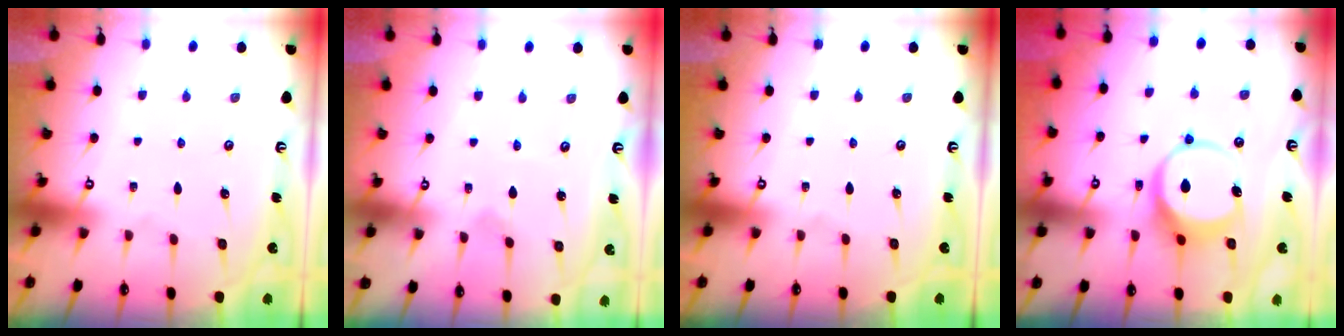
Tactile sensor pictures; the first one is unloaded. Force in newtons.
{"total": 0.8, "press": 0.8, "slide": 0.0}
{"total": 0.0}
{"total": 8.9, "press": 8.8, "slide": 1.3}